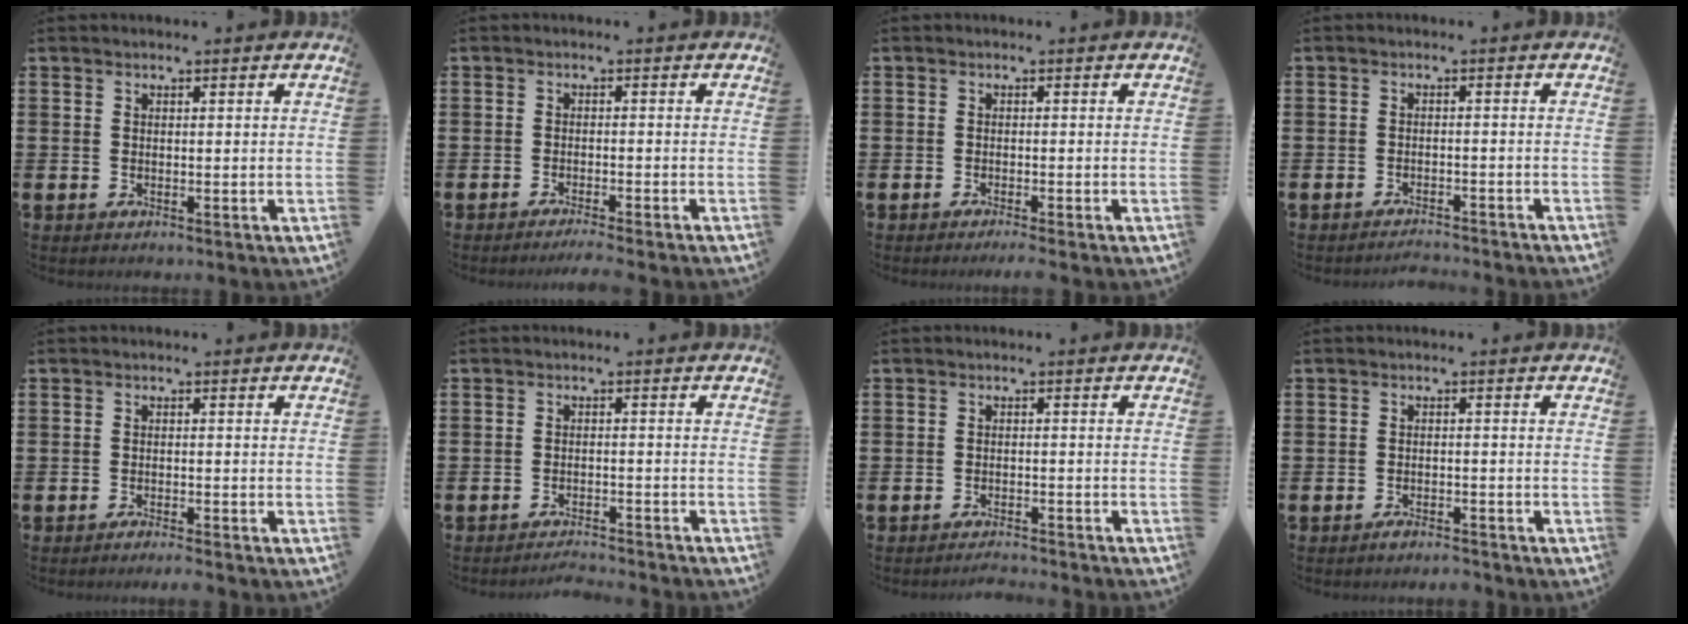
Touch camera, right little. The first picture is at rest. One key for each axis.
{"total": 1.4, "fx": -1.3, "fy": -0.2, "fz": 0.6, "tx": -0.007, "ty": 0.000, "tz": -0.025}
{"total": 0.9, "fx": -0.7, "fy": -0.1, "fz": 0.6, "tx": -0.008, "ty": -0.003, "tz": -0.013}
{"total": 1.7, "fx": -1.6, "fy": -0.2, "fz": 0.0, "tx": -0.002, "ty": 0.005, "tz": -0.034}
{"total": 1.2, "fx": -1.2, "fy": -0.1, "fz": 0.4, "tx": -0.006, "ty": -0.002, "tz": -0.022}
{"total": 2.0, "fx": -2.0, "fy": -0.2, "fz": 0.1, "tx": -0.003, "ty": 0.004, "tz": -0.042}
{"total": 1.5, "fx": -1.5, "fy": -0.2, "fz": 0.1, "tx": -0.002, "ty": 0.005, "tz": -0.031}
{"total": 1.7, "fx": -1.7, "fy": 0.1, "fz": 0.4, "tx": -0.010, "ty": 0.003, "tz": -0.033}